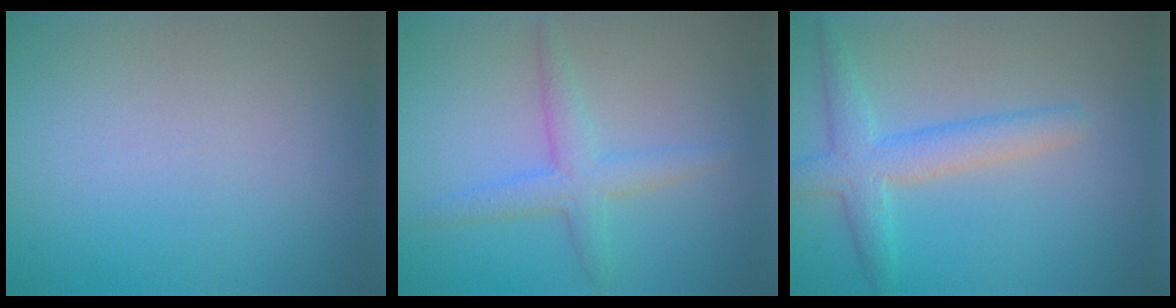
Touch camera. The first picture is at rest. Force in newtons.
{"total": 2.9, "press": 2.9, "slide": 0.2}
{"total": 3.9, "press": 3.9, "slide": 0.1}